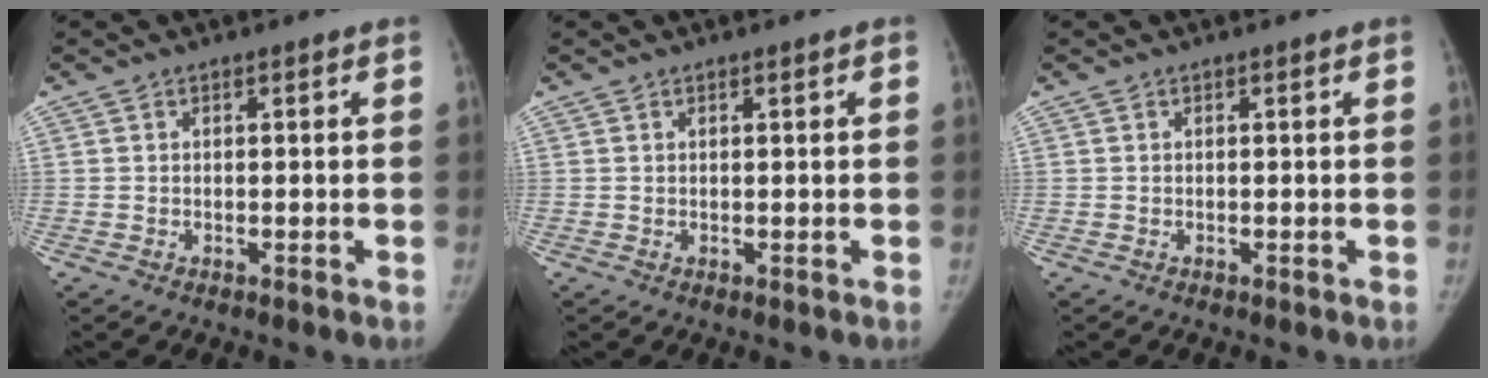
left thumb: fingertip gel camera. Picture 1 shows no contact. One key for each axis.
{"total": 0.6, "fx": 0.2, "fy": 0.1, "fz": 0.5, "tx": -0.008, "ty": 0.002, "tz": 0.003}
{"total": 0.0}